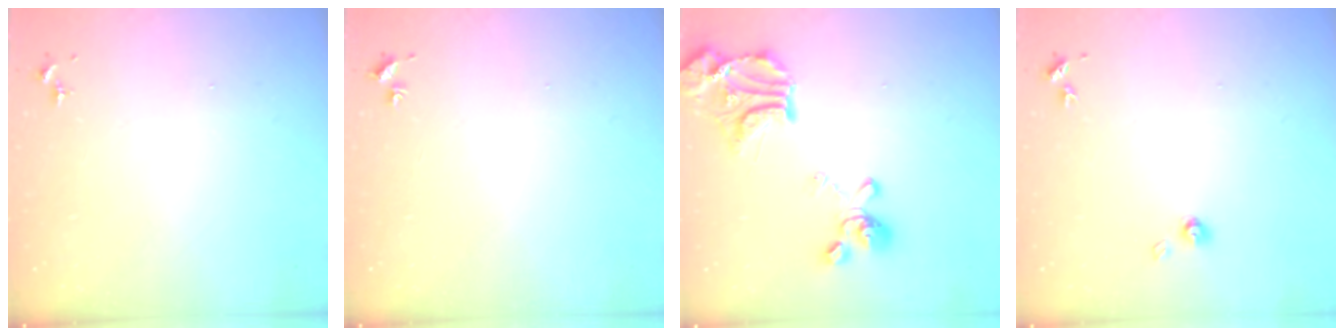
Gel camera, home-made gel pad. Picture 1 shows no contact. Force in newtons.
{"total": 1.8, "press": 1.8, "slide": 0.2}
{"total": 19.3, "press": 19.2, "slide": 2.2}
{"total": 4.0, "press": 4.0, "slide": 0.3}